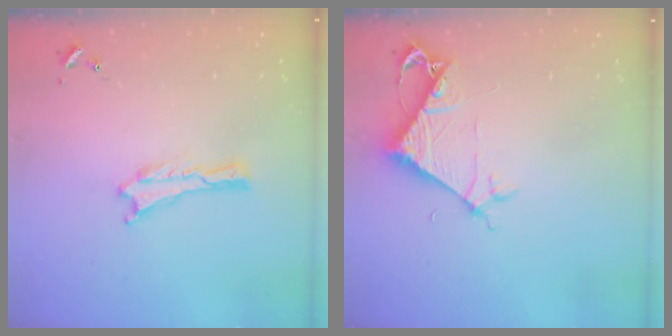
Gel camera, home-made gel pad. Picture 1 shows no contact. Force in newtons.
{"total": 6.1, "press": 6.0, "slide": 0.5}